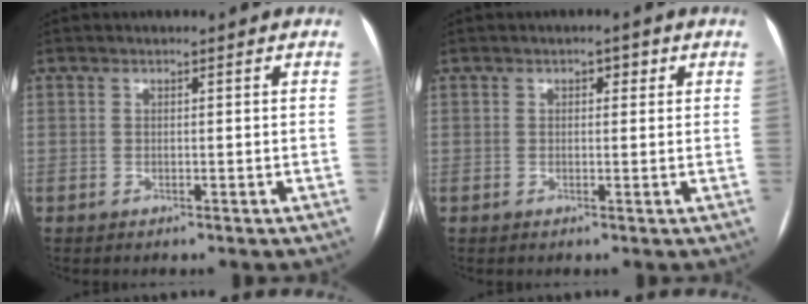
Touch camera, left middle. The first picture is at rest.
{"total": 1.5, "force": [0.6, 0.9, 1.0], "torque": [-0.013, 0.011, 0.008]}